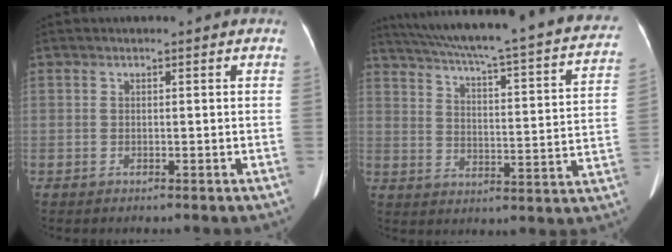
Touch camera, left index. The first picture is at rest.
{"total": 30.7, "force": [26.4, 3.6, 15.2], "torque": [-0.237, -0.044, 0.326]}